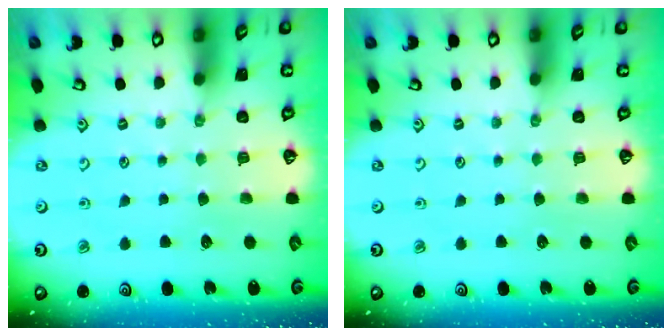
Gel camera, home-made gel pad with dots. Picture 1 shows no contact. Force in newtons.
{"total": 0.0}